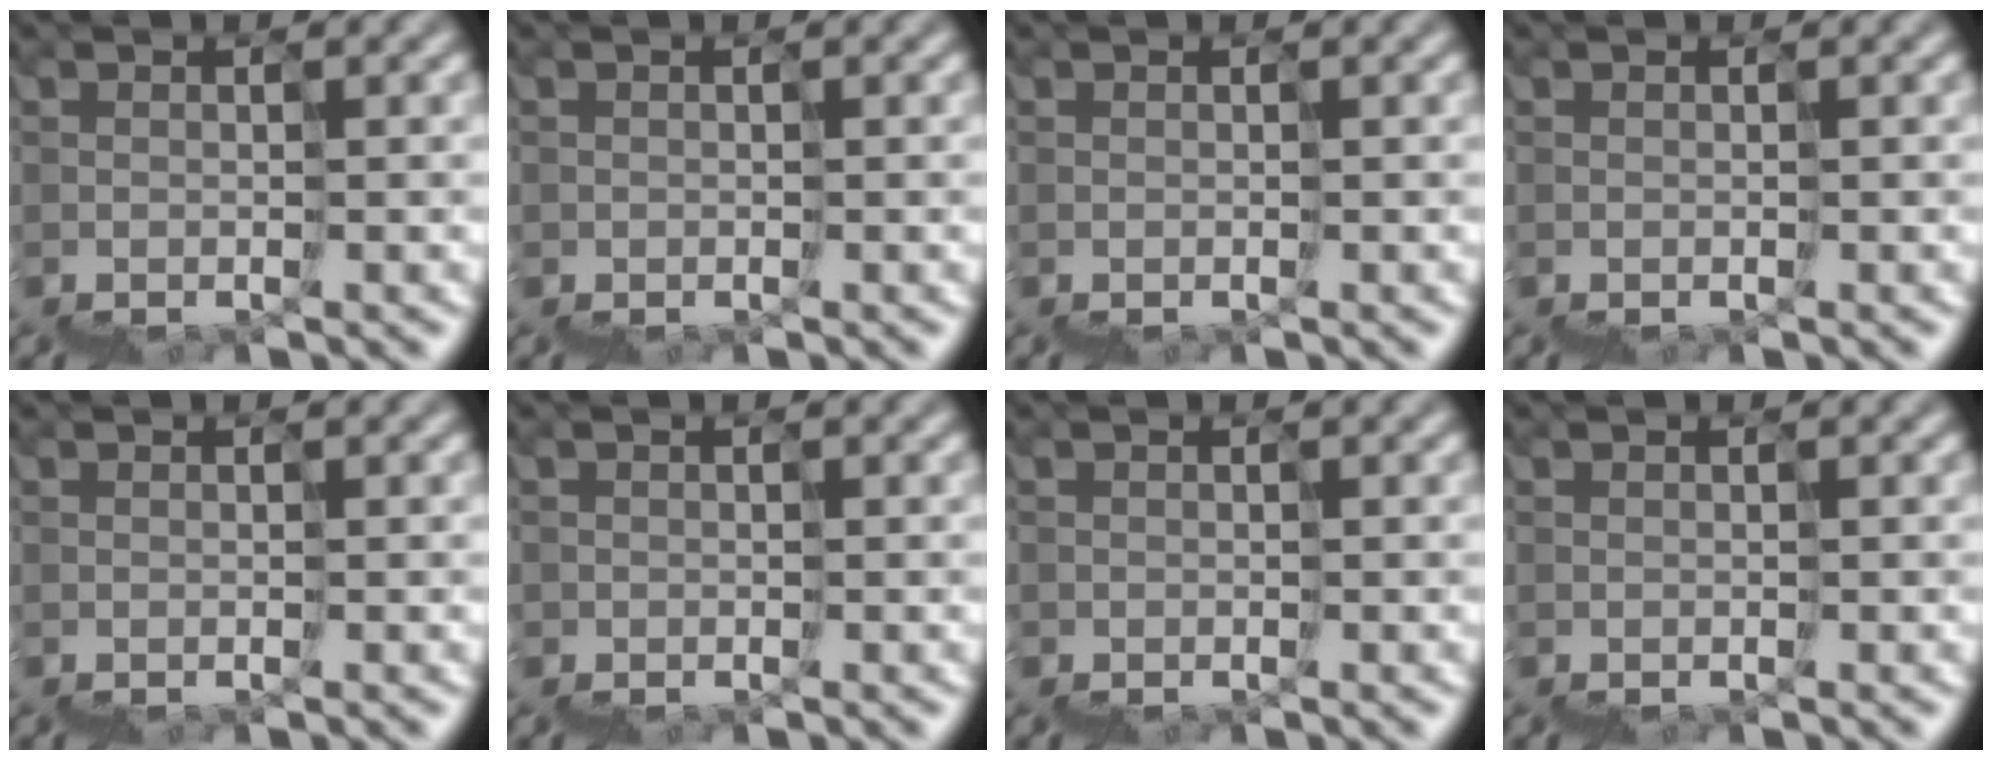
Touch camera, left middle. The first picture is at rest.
{"total": 0.7, "force": [-0.1, 0.7, -0.2], "torque": [0.002, 0.005, 0.001]}
{"total": 0.0}
{"total": 0.0}
{"total": 0.0}
{"total": 1.2, "force": [-0.2, 1.1, -0.4], "torque": [0.008, 0.010, 0.001]}
{"total": 0.7, "force": [-0.2, 0.5, -0.3], "torque": [0.007, 0.007, -0.003]}
{"total": 0.0}